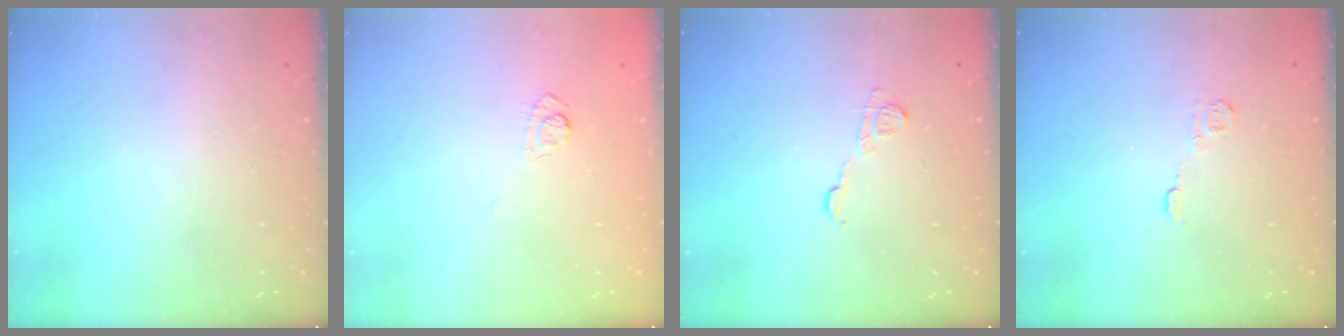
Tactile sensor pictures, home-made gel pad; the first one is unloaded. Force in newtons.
{"total": 4.0, "press": 3.7, "slide": 1.5}
{"total": 7.3, "press": 7.3, "slide": 0.5}
{"total": 4.3, "press": 4.3, "slide": 0.6}